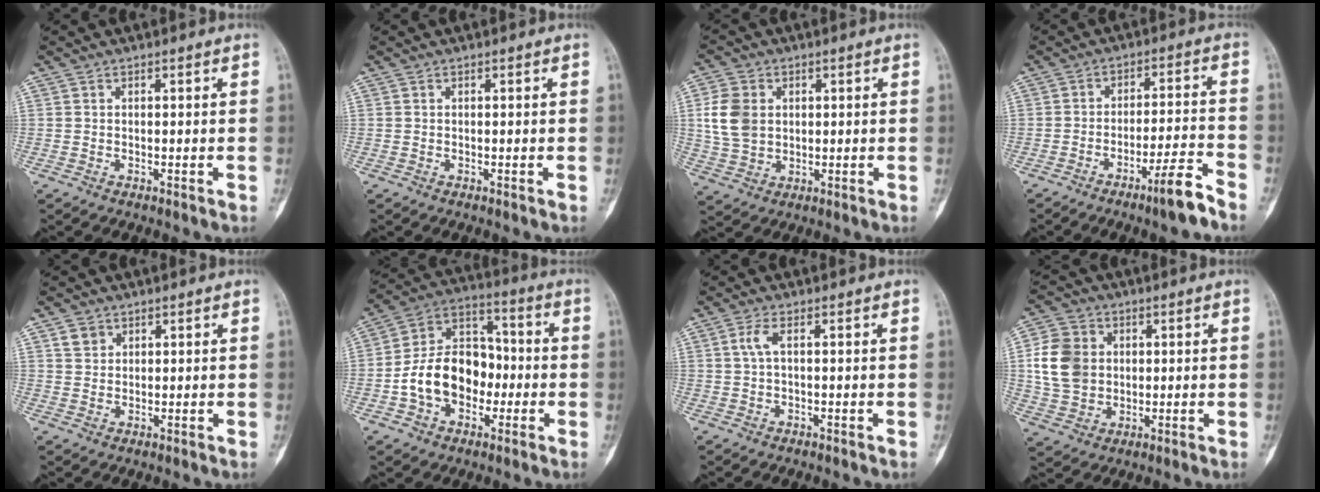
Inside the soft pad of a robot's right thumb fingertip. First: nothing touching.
{"total": 0.0}
{"total": 8.4, "force": [1.5, 6.5, 5.2], "torque": [-0.096, -0.001, 0.034]}
{"total": 8.1, "force": [-5.8, 0.3, 5.6], "torque": [-0.091, 0.042, -0.098]}
{"total": 2.6, "force": [1.5, 2.0, 0.8], "torque": [-0.002, -0.005, 0.027]}
{"total": 15.4, "force": [-3.1, 11.2, 10.1], "torque": [-0.143, 0.047, -0.060]}
{"total": 2.4, "force": [0.4, 0.8, 2.2], "torque": [-0.058, 0.008, 0.010]}
{"total": 10.8, "force": [1.5, 8.9, 6.0], "torque": [-0.098, 0.003, 0.030]}